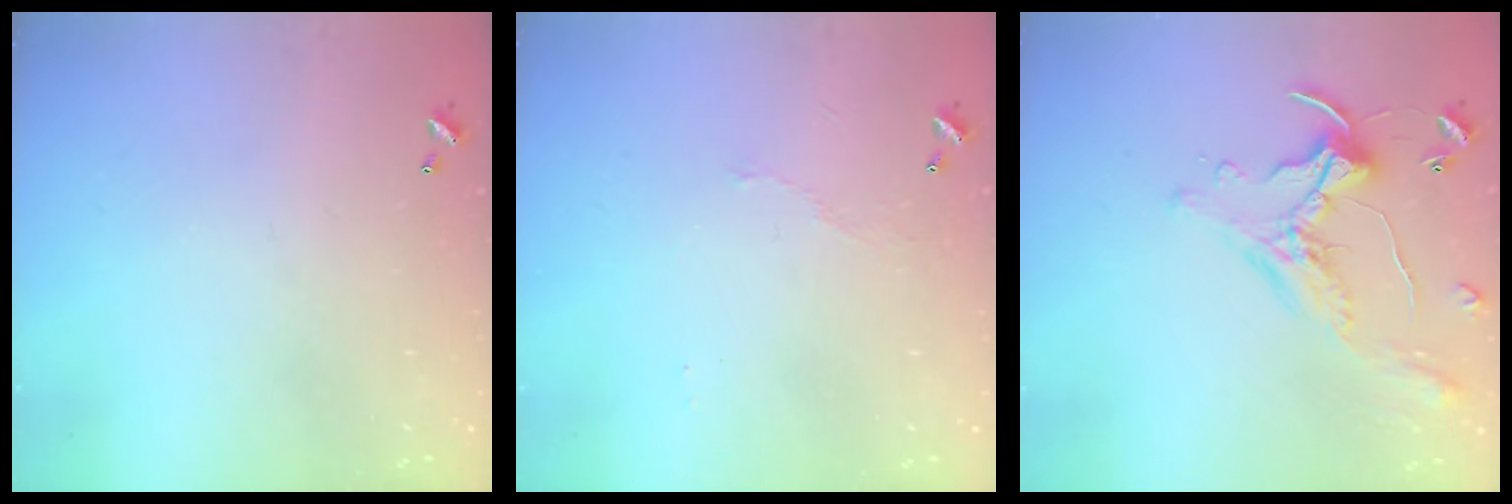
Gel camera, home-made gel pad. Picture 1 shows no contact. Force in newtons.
{"total": 2.9, "press": 2.8, "slide": 0.6}
{"total": 0.0}